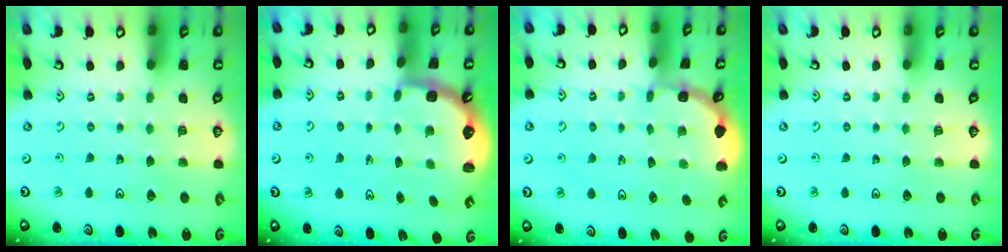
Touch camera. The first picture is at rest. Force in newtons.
{"total": 2.3, "press": 2.0, "slide": 1.2}
{"total": 1.6, "press": 1.6, "slide": 0.1}
{"total": 0.0}